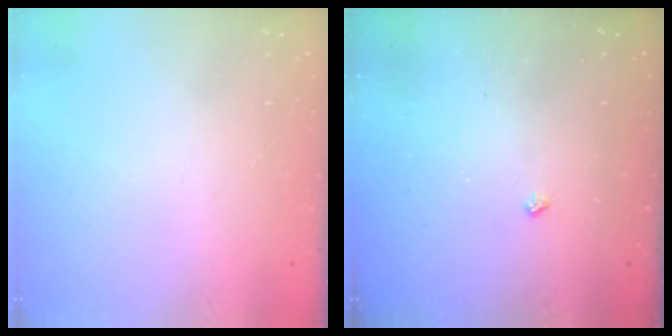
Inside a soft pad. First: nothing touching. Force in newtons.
{"total": 2.1, "press": 2.1, "slide": 0.4}